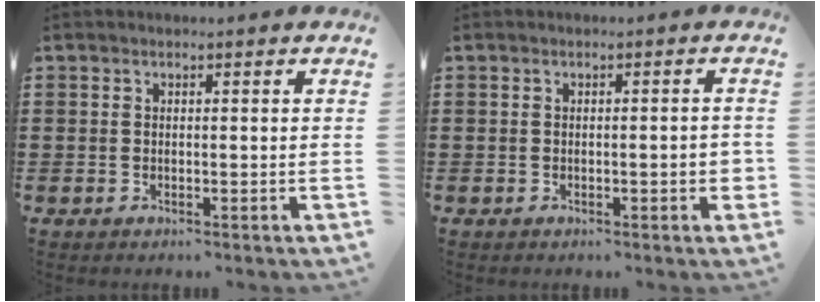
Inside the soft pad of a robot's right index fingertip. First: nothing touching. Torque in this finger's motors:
{"motor_torque": [0.80, -0.22, 0.19, 0.06]}